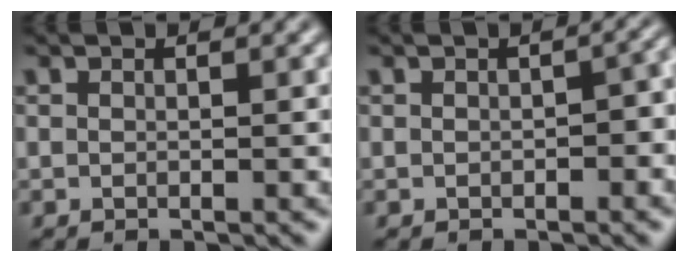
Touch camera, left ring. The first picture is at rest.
{"total": 2.0, "force": [-0.4, 1.0, 1.7], "torque": [-0.022, 0.001, -0.006]}